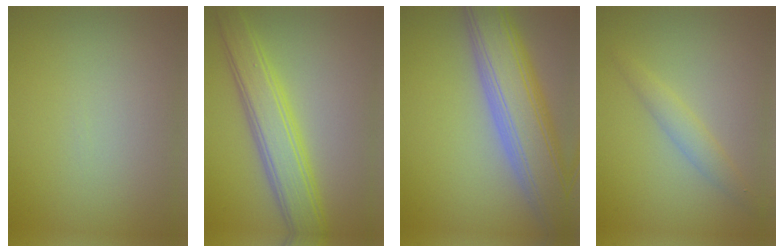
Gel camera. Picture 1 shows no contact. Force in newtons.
{"total": 5.7, "press": 5.7, "slide": 0.1}
{"total": 10.2, "press": 10.2, "slide": 0.7}
{"total": 1.9, "press": 1.9, "slide": 0.1}